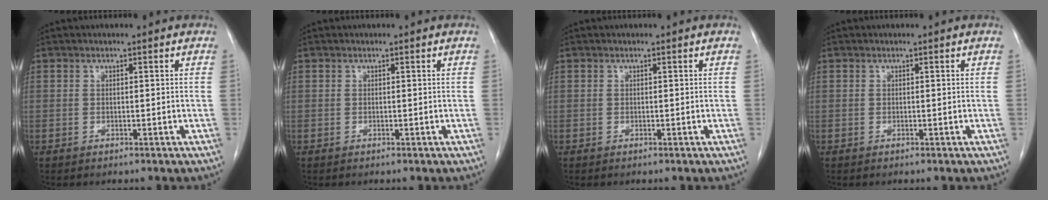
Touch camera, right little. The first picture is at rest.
{"total": 0.0}
{"total": 0.0}
{"total": 0.0}